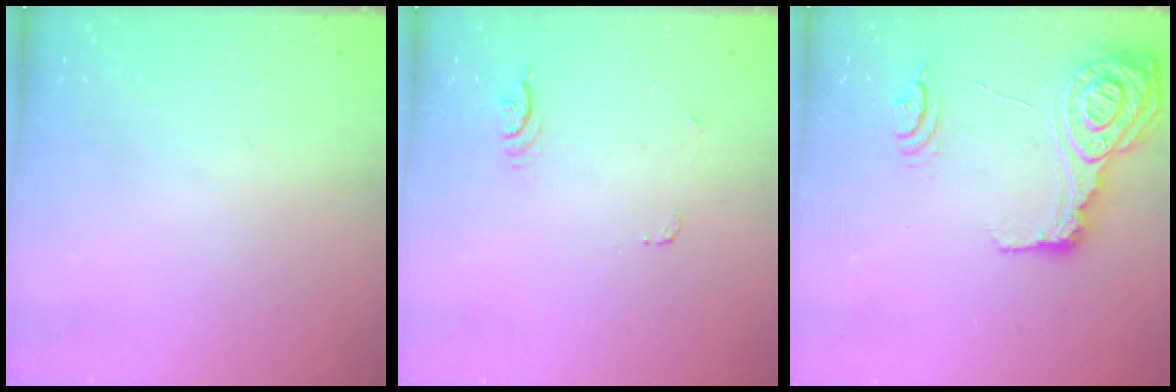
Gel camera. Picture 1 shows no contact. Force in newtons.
{"total": 3.9, "press": 3.5, "slide": 1.7}
{"total": 16.0, "press": 15.9, "slide": 1.2}